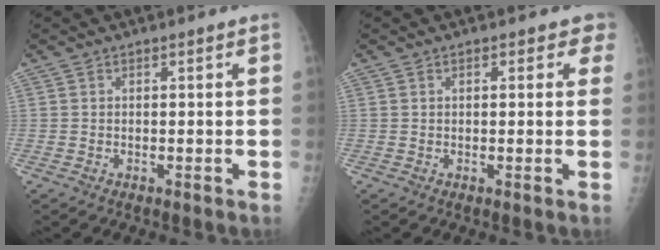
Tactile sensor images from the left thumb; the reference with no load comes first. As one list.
[{"total": 2.2, "force": [1.2, 1.4, 1.1], "torque": [0.014, 0.000, 0.007]}]